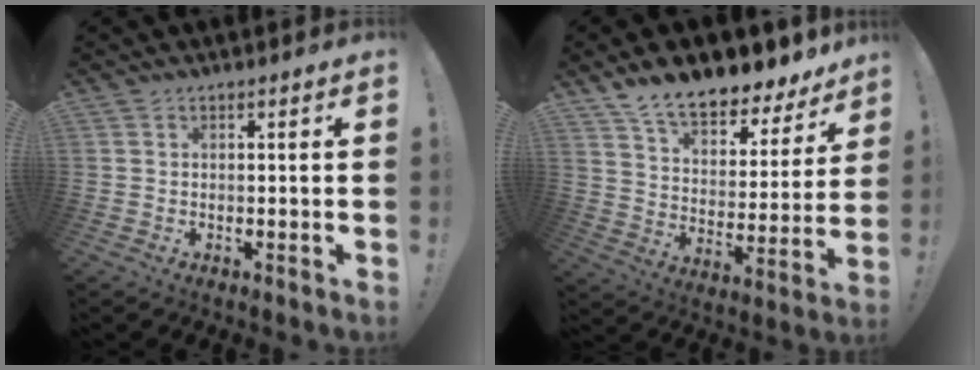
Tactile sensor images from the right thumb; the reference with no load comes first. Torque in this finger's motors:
{"motor_torque": [0.56, 0.84, 0.95, 0.95, 0.06]}